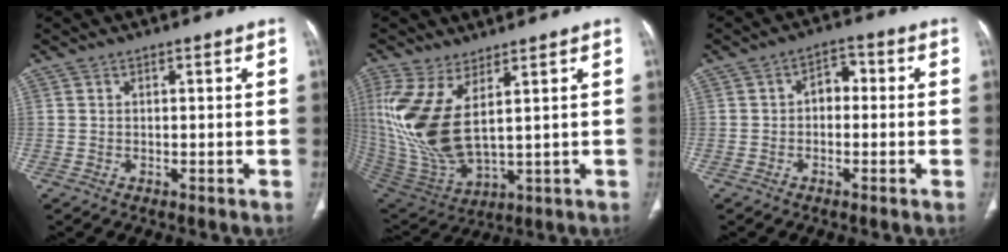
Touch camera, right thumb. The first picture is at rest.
{"total": 16.3, "force": [4.6, 6.7, 14.1], "torque": [-0.321, -0.032, 0.113]}
{"total": 4.0, "force": [-0.3, 2.8, 2.8], "torque": [-0.026, 0.020, -0.017]}